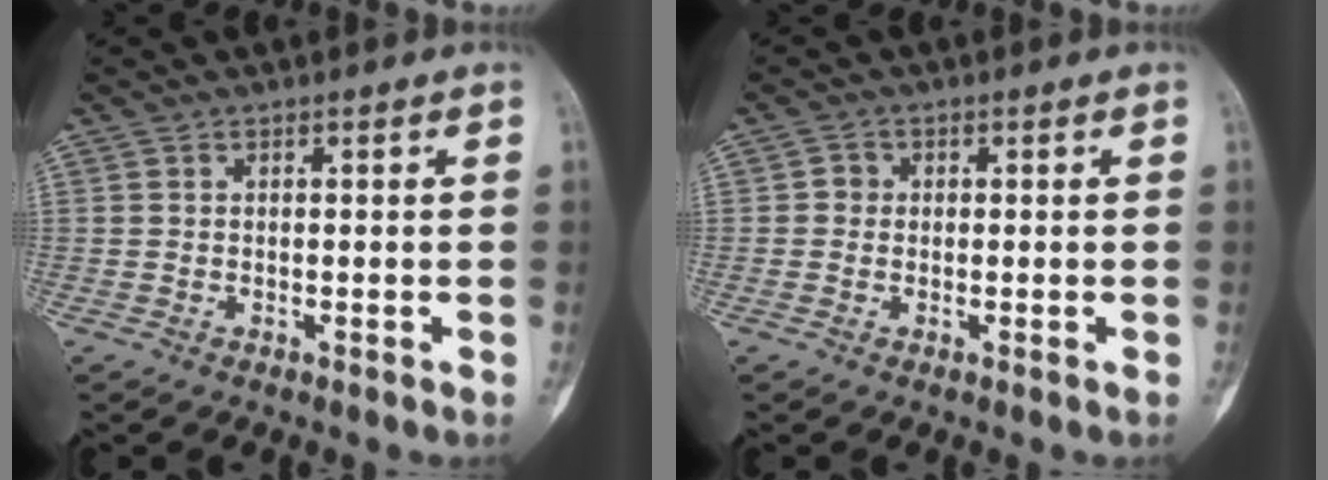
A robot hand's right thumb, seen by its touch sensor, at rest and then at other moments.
{"total": 1.5, "force": [0.0, 1.5, 0.5], "torque": [0.001, 0.005, -0.004]}